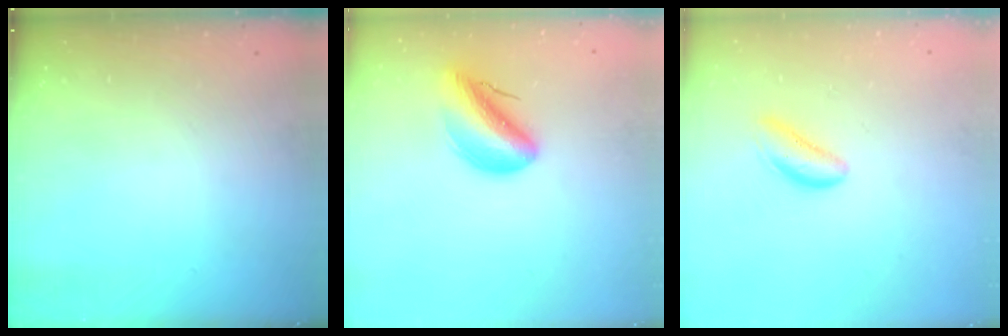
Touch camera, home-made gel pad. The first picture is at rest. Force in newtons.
{"total": 10.2, "press": 9.8, "slide": 2.7}
{"total": 3.0, "press": 3.0, "slide": 0.1}